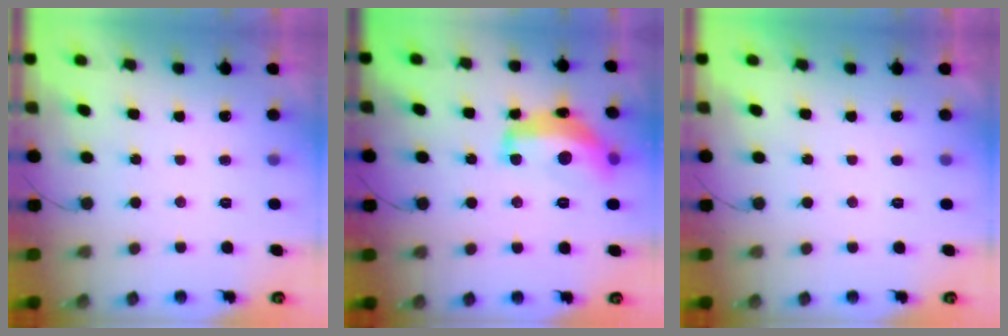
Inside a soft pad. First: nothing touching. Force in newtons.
{"total": 16.6, "press": 16.6, "slide": 0.5}
{"total": 0.0}